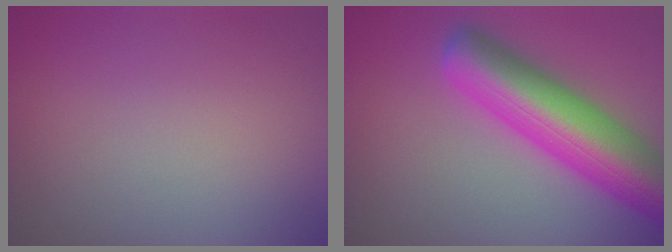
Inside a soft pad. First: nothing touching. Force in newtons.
{"total": 10.1, "press": 10.1, "slide": 0.4}